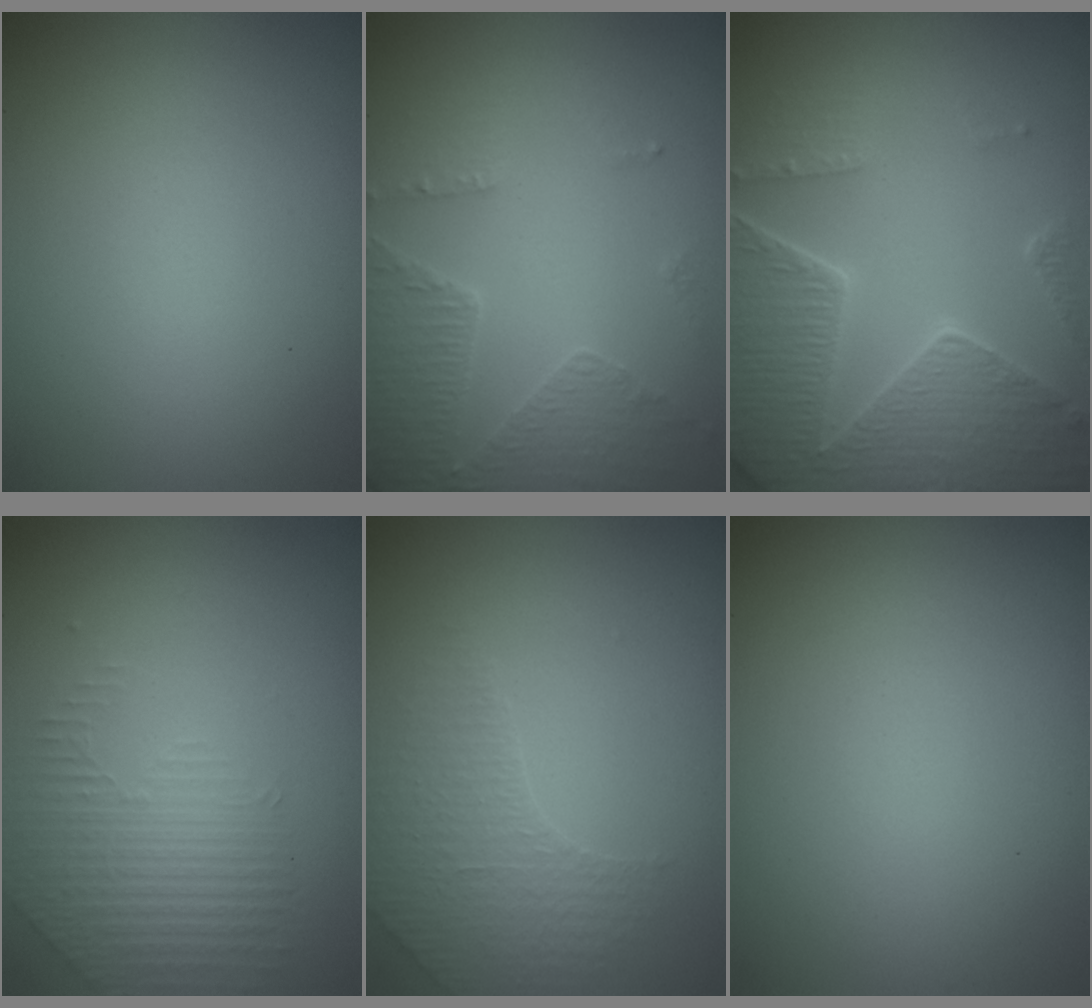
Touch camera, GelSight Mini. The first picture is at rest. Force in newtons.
{"total": 4.4, "press": 3.3, "slide": 2.9}
{"total": 7.7, "press": 5.9, "slide": 4.9}
{"total": 1.5, "press": 0.9, "slide": 1.2}
{"total": 1.8, "press": 1.6, "slide": 0.8}
{"total": 0.0}